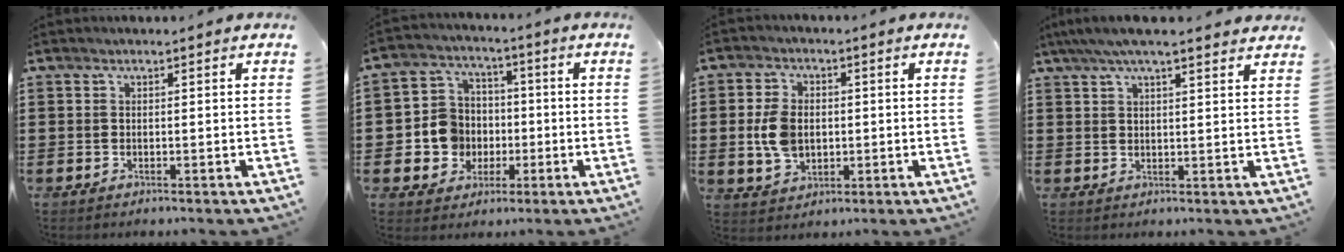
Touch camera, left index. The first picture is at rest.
{"total": 7.5, "force": [-0.9, 7.2, 1.7], "torque": [-0.072, 0.015, -0.011]}
{"total": 6.4, "force": [-0.2, 4.3, 4.7], "torque": [-0.122, 0.002, -0.011]}
{"total": 5.0, "force": [3.9, 0.7, 3.0], "torque": [-0.066, -0.001, 0.069]}